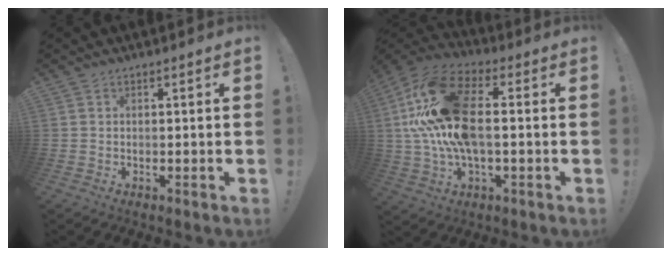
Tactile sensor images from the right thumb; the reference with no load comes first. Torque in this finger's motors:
{"motor_torque": [2.25, 2.43, 2.55, -0.22, 0.53]}